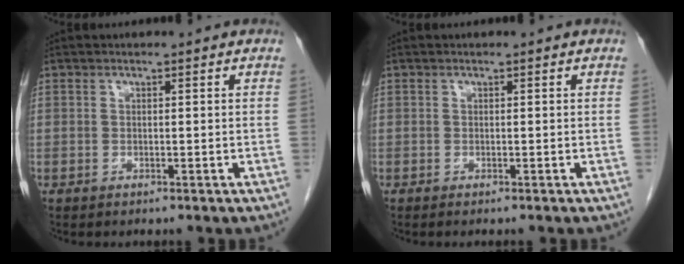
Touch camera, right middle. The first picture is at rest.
{"total": 0.9, "force": [-0.8, 0.0, 0.4], "torque": [-0.002, 0.001, -0.009]}